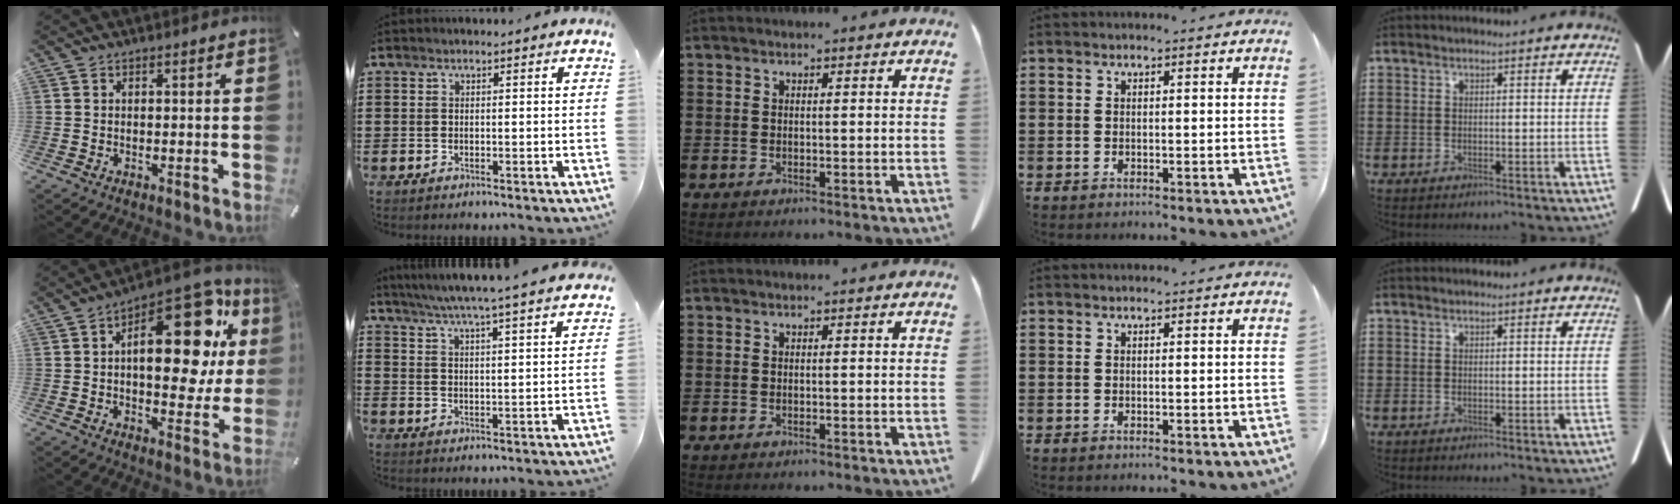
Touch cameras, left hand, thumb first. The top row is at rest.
{"thumb": {"total": 22.2, "force": [6.9, 10.9, 18.1], "torque": [-0.234, -0.047, 0.109]}, "index": {"total": 5.4, "force": [4.9, -1.1, 2.1], "torque": [-0.058, -0.035, 0.081]}}